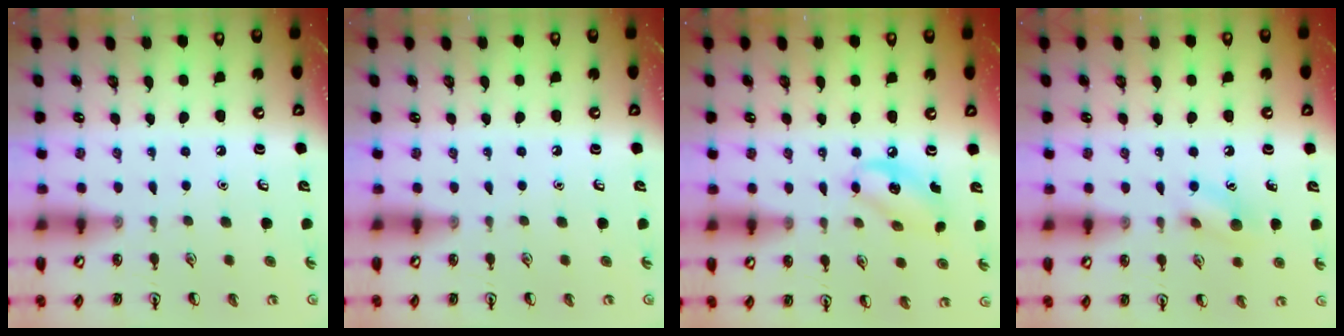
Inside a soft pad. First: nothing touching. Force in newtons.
{"total": 0.0}
{"total": 7.5, "press": 7.3, "slide": 1.5}
{"total": 7.8, "press": 7.6, "slide": 1.5}